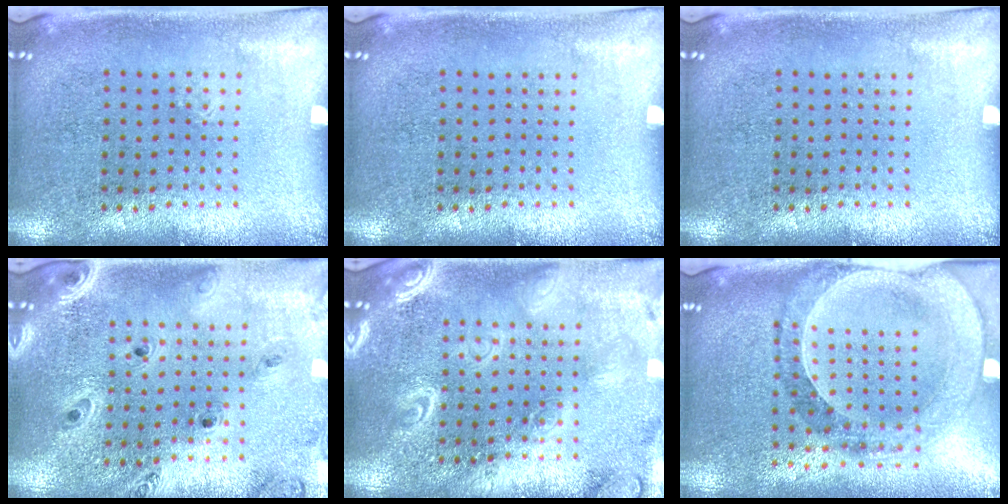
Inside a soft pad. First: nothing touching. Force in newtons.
{"total": 0.0}
{"total": 0.0}
{"total": 1.2, "press": 1.2, "slide": 0.2}
{"total": 3.8, "press": 3.8, "slide": 0.6}
{"total": 1.4, "press": 1.4, "slide": 0.3}